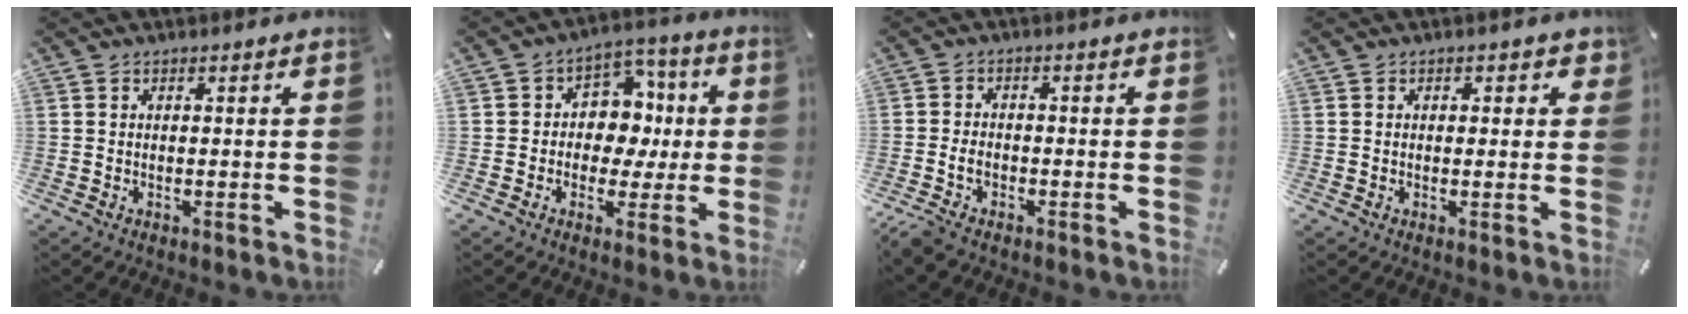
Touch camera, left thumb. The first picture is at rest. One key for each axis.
{"total": 9.3, "fx": -0.3, "fy": 8.6, "fz": 3.5, "tx": -0.041, "ty": 0.005, "tz": -0.005}
{"total": 3.2, "fx": -1.8, "fy": 1.9, "fz": 1.9, "tx": -0.046, "ty": 0.008, "tz": -0.038}
{"total": 1.5, "fx": 0.3, "fy": 1.2, "fz": 0.9, "tx": 0.006, "ty": -0.003, "tz": -0.002}